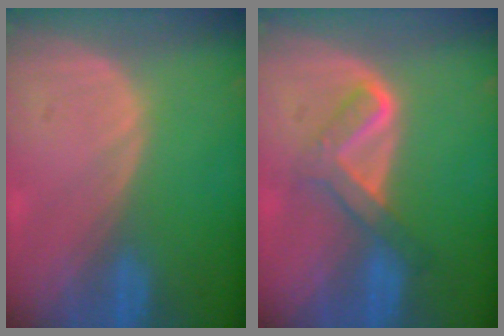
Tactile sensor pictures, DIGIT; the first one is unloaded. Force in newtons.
{"total": 5.1, "press": 5.1, "slide": 0.8}